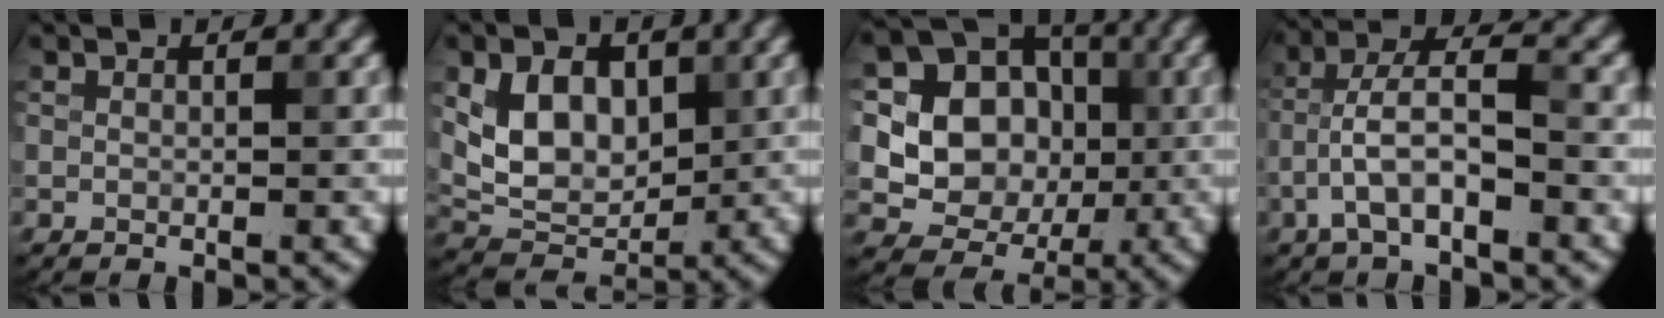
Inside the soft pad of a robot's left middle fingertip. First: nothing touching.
{"total": 6.0, "force": [1.4, 4.3, 3.9], "torque": [-0.068, -0.008, 0.029]}
{"total": 10.8, "force": [1.1, 9.6, 4.6], "torque": [-0.093, 0.013, 0.006]}
{"total": 5.5, "force": [-2.3, 1.9, 4.6], "torque": [-0.089, 0.016, -0.043]}